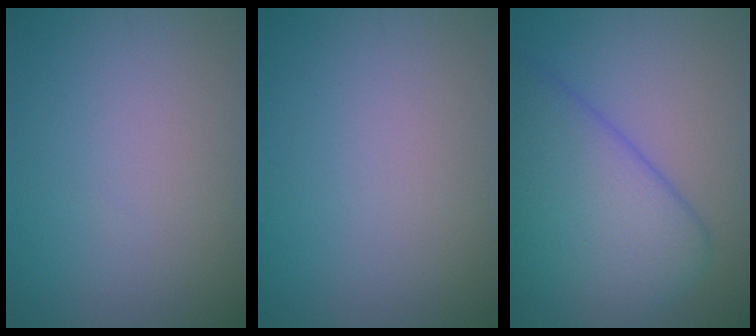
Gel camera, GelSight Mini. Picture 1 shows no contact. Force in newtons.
{"total": 0.0}
{"total": 8.9, "press": 8.9, "slide": 0.5}